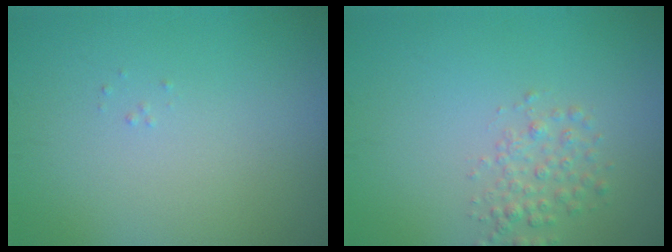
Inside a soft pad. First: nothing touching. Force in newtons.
{"total": 2.0, "press": 2.0, "slide": 0.1}